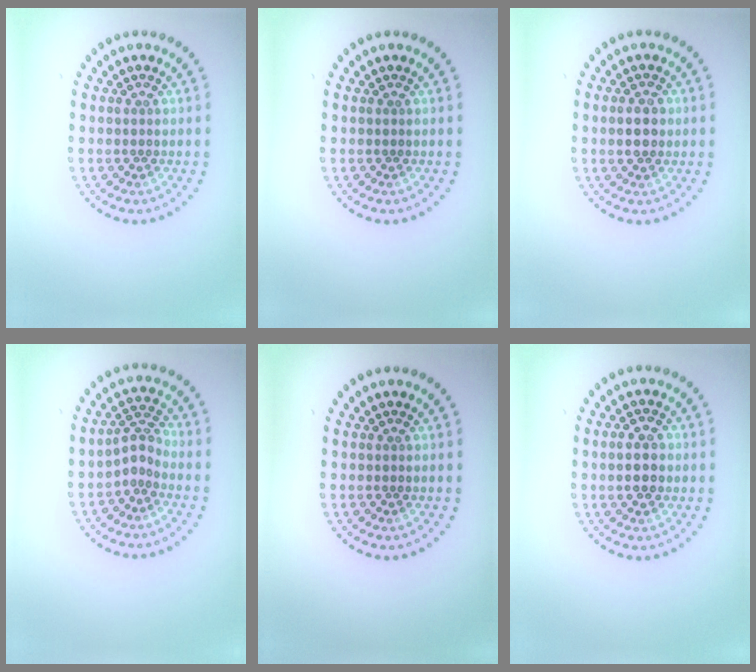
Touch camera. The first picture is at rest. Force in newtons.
{"total": 0.0}
{"total": 2.5, "press": 2.5, "slide": 0.1}
{"total": 2.1, "press": 1.5, "slide": 1.4}
{"total": 0.0}
{"total": 2.9, "press": 2.9, "slide": 0.2}